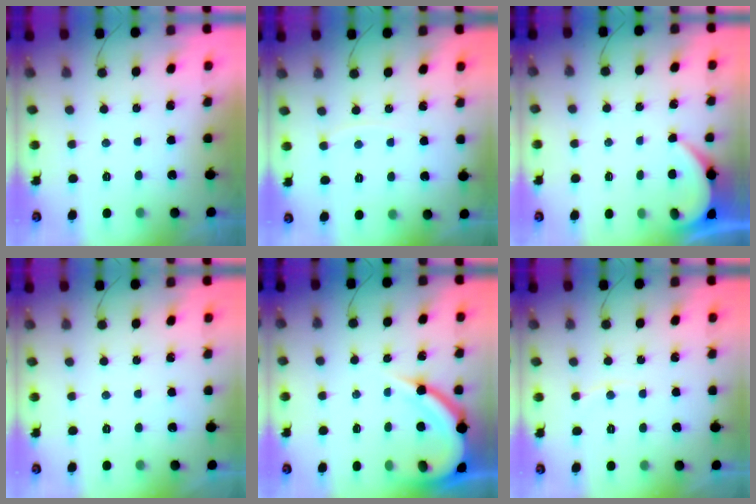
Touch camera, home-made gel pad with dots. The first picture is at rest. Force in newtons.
{"total": 2.8, "press": 2.7, "slide": 0.3}
{"total": 2.3, "press": 2.3, "slide": 0.2}
{"total": 1.9, "press": 1.9, "slide": 0.2}
{"total": 12.3, "press": 12.2, "slide": 1.3}
{"total": 4.9, "press": 4.9, "slide": 0.6}